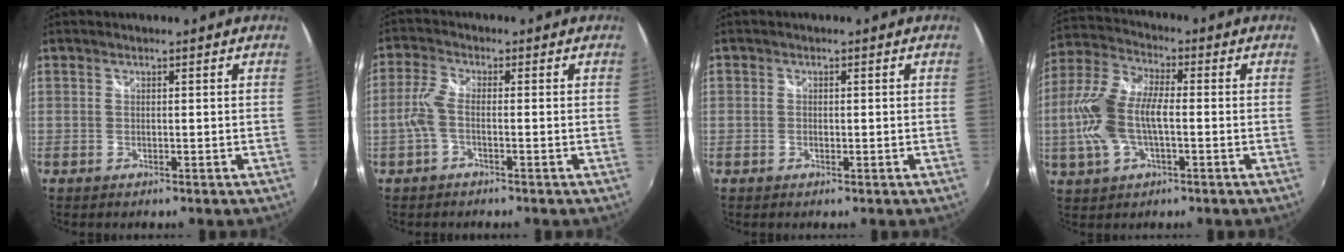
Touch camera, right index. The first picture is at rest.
{"total": 3.6, "force": [-1.2, 0.8, 3.4], "torque": [-0.082, 0.004, -0.026]}
{"total": 0.8, "force": [-0.2, 0.6, 0.6], "torque": [-0.012, 0.000, -0.007]}
{"total": 12.9, "force": [-1.8, 6.0, 11.3], "torque": [-0.250, 0.009, -0.036]}